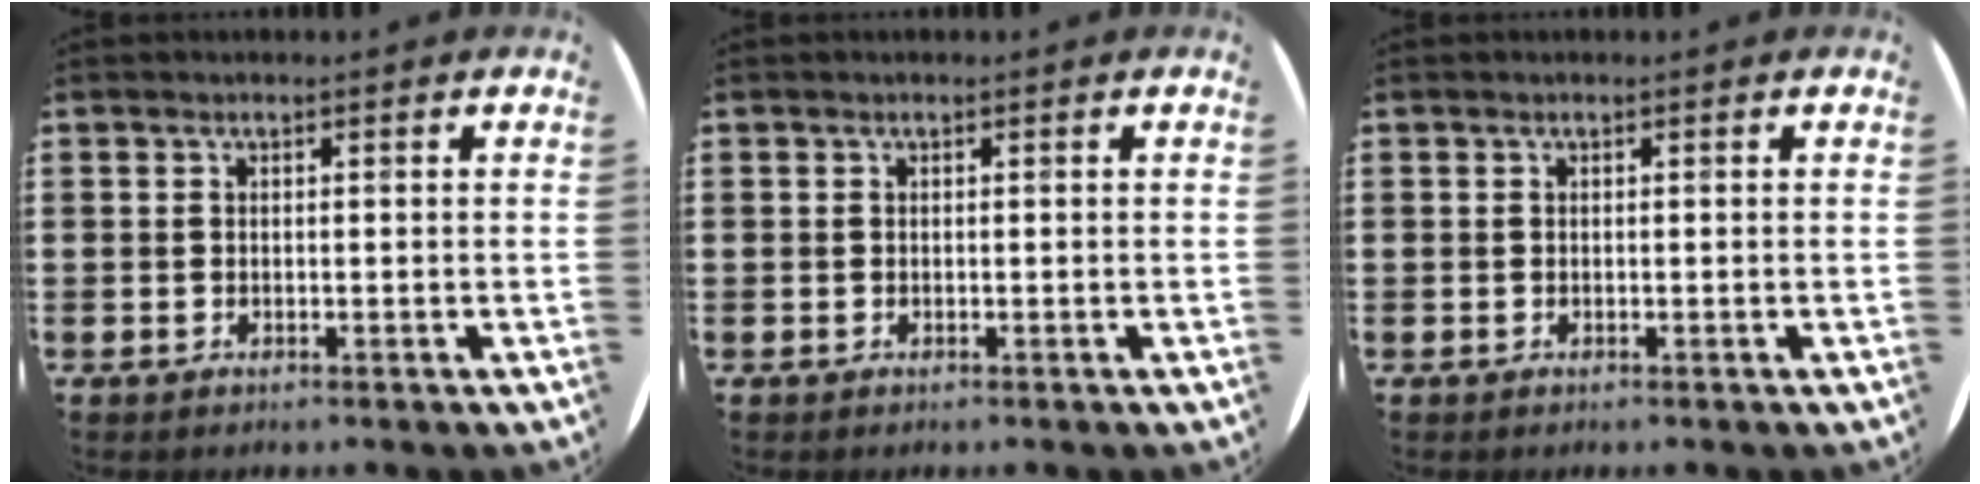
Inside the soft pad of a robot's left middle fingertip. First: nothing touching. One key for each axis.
{"total": 0.0}
{"total": 0.0}